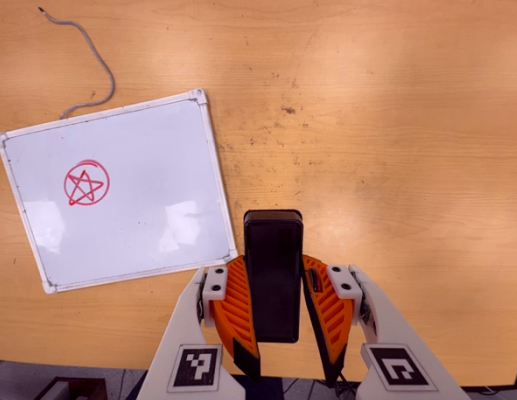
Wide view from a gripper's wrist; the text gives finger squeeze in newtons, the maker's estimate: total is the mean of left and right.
{"total": 9.2, "left": 7.6, "right": 10.8}